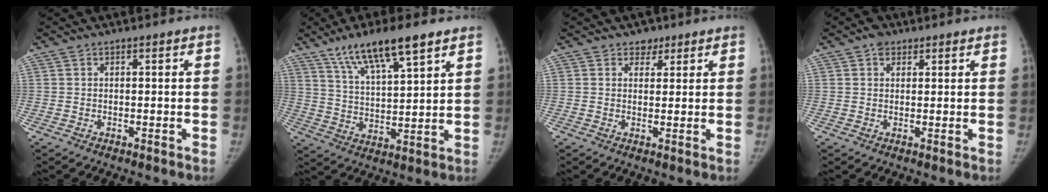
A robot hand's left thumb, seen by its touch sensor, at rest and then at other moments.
{"total": 13.6, "force": [9.0, 3.3, 9.7], "torque": [-0.157, -0.032, 0.164]}
{"total": 2.7, "force": [1.8, 2.0, 0.5], "torque": [0.017, -0.008, 0.021]}
{"total": 2.8, "force": [1.7, 2.1, 0.9], "torque": [0.004, -0.006, 0.021]}